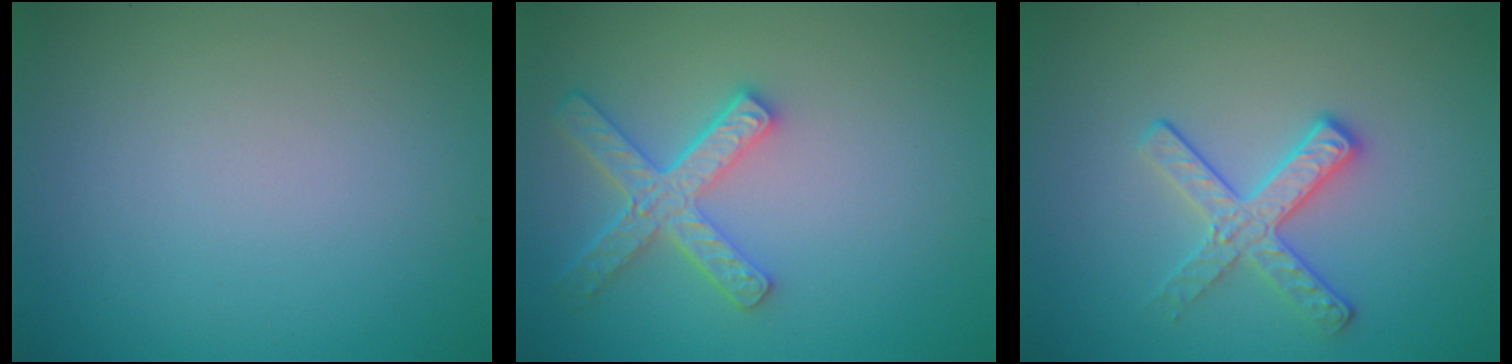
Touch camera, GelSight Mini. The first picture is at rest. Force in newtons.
{"total": 4.3, "press": 3.5, "slide": 2.5}
{"total": 2.8, "press": 2.6, "slide": 1.1}